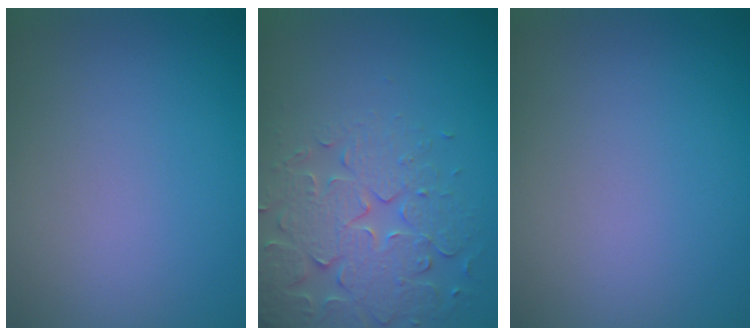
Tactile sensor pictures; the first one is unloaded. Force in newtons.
{"total": 4.8, "press": 4.6, "slide": 1.5}
{"total": 0.0}